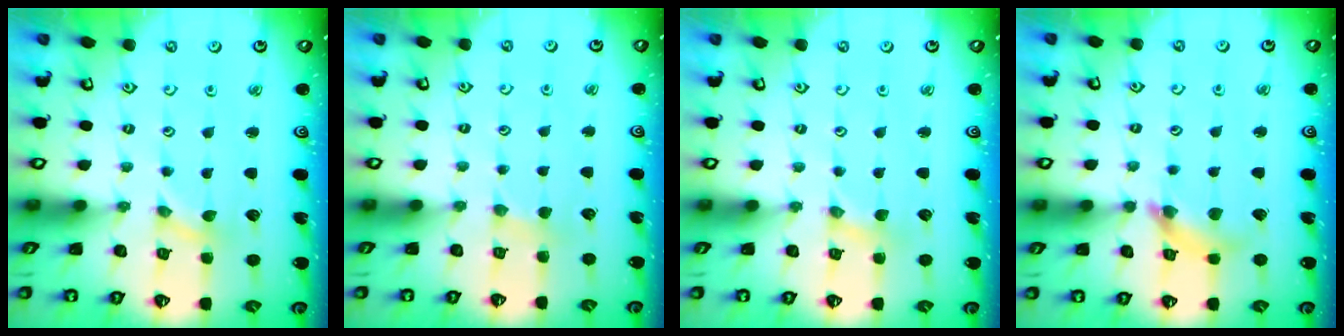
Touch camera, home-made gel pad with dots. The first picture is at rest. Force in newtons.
{"total": 2.5, "press": 2.4, "slide": 0.4}
{"total": 0.0}
{"total": 8.1, "press": 8.0, "slide": 1.0}